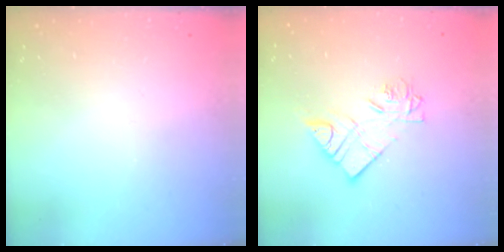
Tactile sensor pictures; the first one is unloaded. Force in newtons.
{"total": 10.6, "press": 10.5, "slide": 0.9}